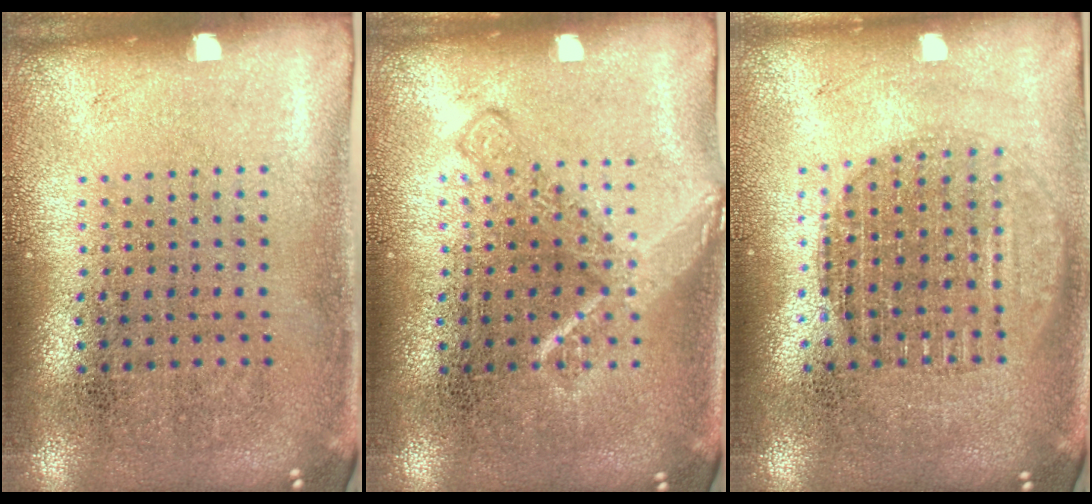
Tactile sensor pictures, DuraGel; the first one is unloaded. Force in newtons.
{"total": 2.1, "press": 2.1, "slide": 0.3}
{"total": 1.7, "press": 1.5, "slide": 0.9}